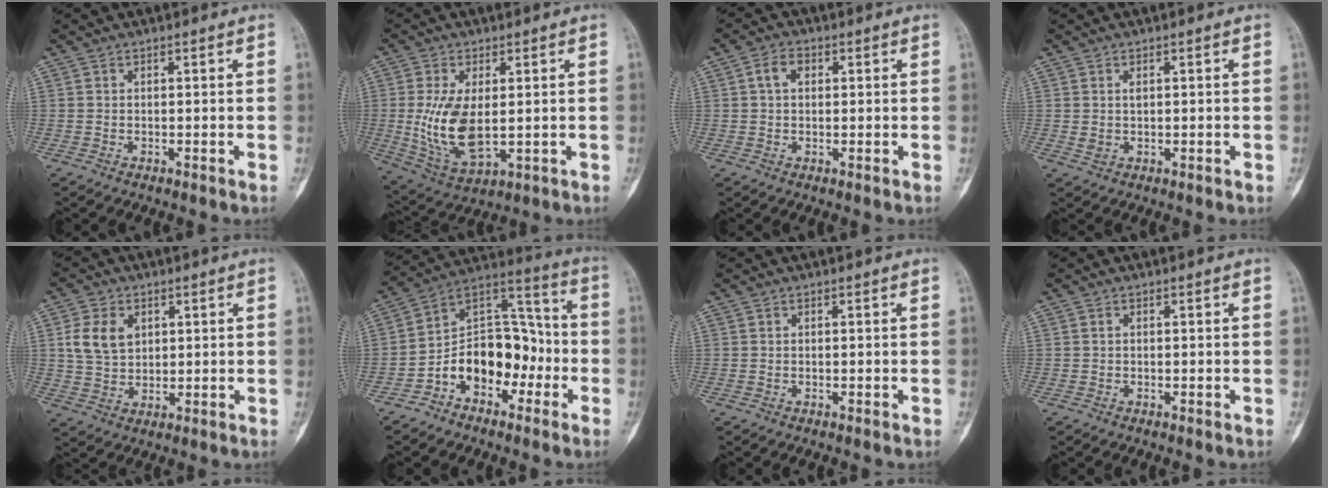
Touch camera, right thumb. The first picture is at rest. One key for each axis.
{"total": 11.9, "fx": 0.1, "fy": 6.0, "fz": 10.3, "tx": -0.205, "ty": -0.013, "tz": 0.018}
{"total": 3.6, "fx": 0.8, "fy": 2.5, "fz": 2.5, "tx": -0.042, "ty": 0.011, "tz": 0.013}
{"total": 1.9, "fx": 0.5, "fy": 1.1, "fz": 1.5, "tx": -0.027, "ty": -0.001, "tz": 0.013}
{"total": 7.5, "fx": 2.3, "fy": 5.4, "fz": 4.7, "tx": -0.076, "ty": -0.006, "tz": 0.048}
{"total": 15.1, "fx": -5.3, "fy": 10.2, "fz": 9.7, "tx": -0.120, "ty": 0.078, "tz": -0.097}
{"total": 0.0}
{"total": 0.0}